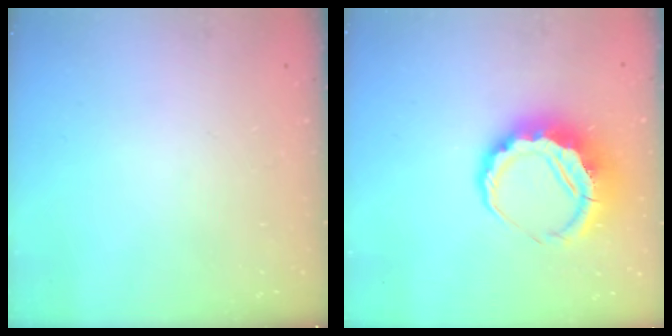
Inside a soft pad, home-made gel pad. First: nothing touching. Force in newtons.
{"total": 9.2, "press": 9.0, "slide": 1.9}